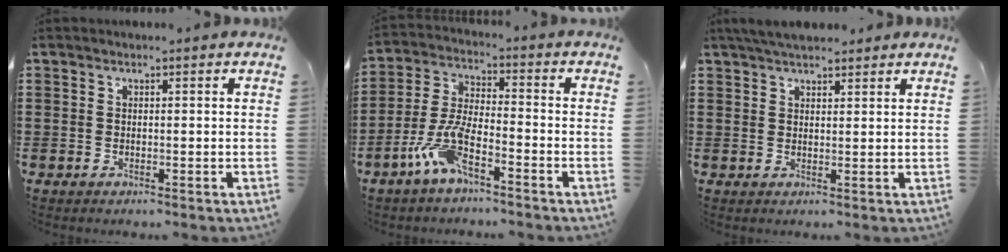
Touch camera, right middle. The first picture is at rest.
{"total": 7.9, "force": [-5.0, 1.9, 5.8], "torque": [-0.144, -0.010, -0.099]}
{"total": 3.6, "force": [3.4, 0.9, 1.1], "torque": [-0.032, -0.003, 0.065]}